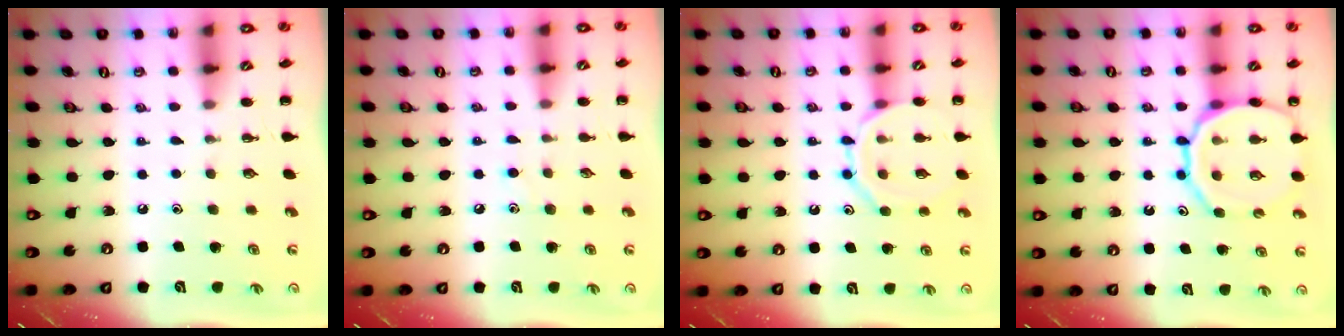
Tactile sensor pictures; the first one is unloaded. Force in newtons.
{"total": 4.2, "press": 4.0, "slide": 1.3}
{"total": 11.5, "press": 11.5, "slide": 0.8}
{"total": 15.9, "press": 15.7, "slide": 2.3}